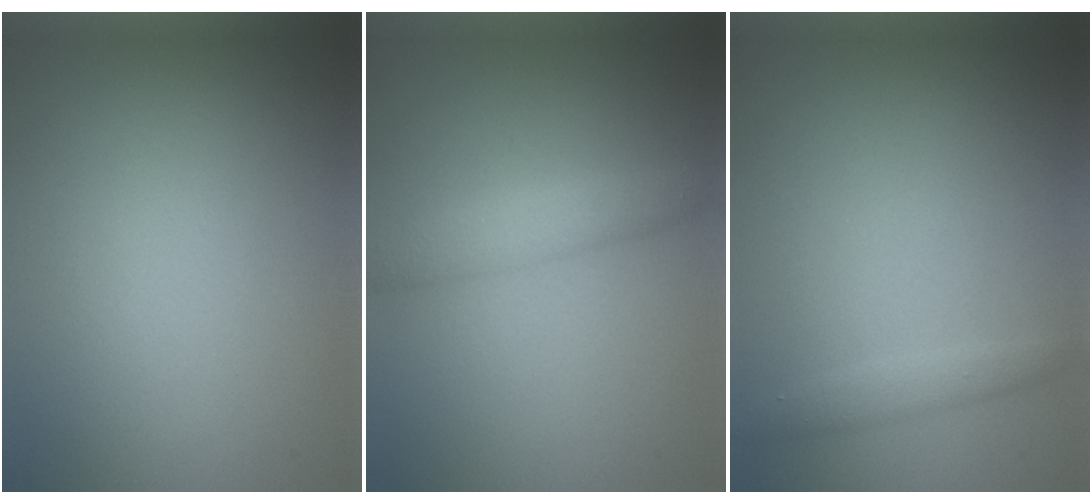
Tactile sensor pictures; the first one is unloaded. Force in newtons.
{"total": 2.7, "press": 2.7, "slide": 0.0}
{"total": 1.4, "press": 1.4, "slide": 0.0}